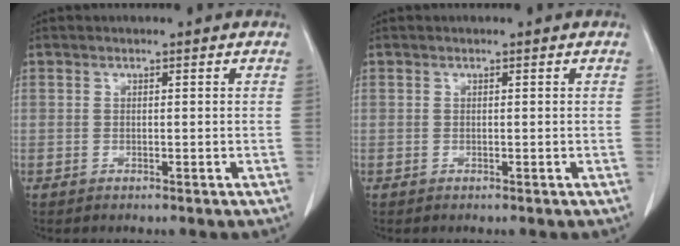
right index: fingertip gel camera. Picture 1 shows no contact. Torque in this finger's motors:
{"motor_torque": [0.00, 0.00, 0.00, 0.00]}